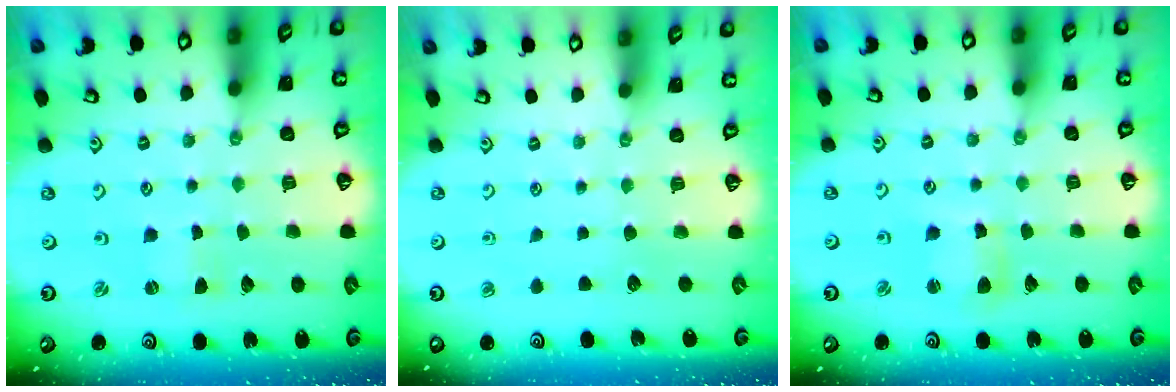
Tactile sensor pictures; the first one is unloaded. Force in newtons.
{"total": 0.0}
{"total": 5.1, "press": 5.1, "slide": 0.7}